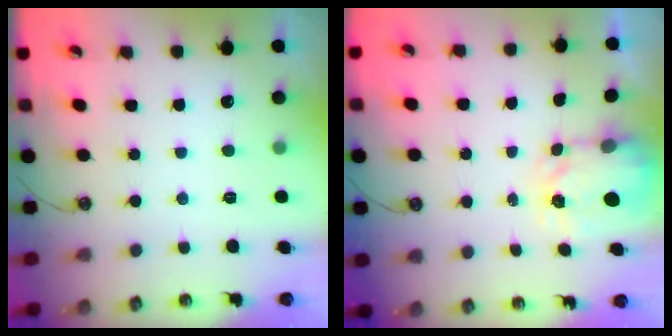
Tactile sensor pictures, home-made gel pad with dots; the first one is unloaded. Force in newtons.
{"total": 3.5, "press": 3.4, "slide": 0.6}